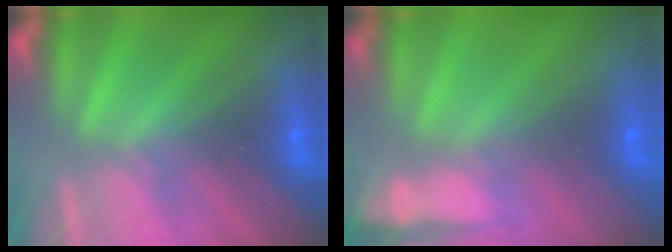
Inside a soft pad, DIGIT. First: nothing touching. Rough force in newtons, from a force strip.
{"total": 5.9}